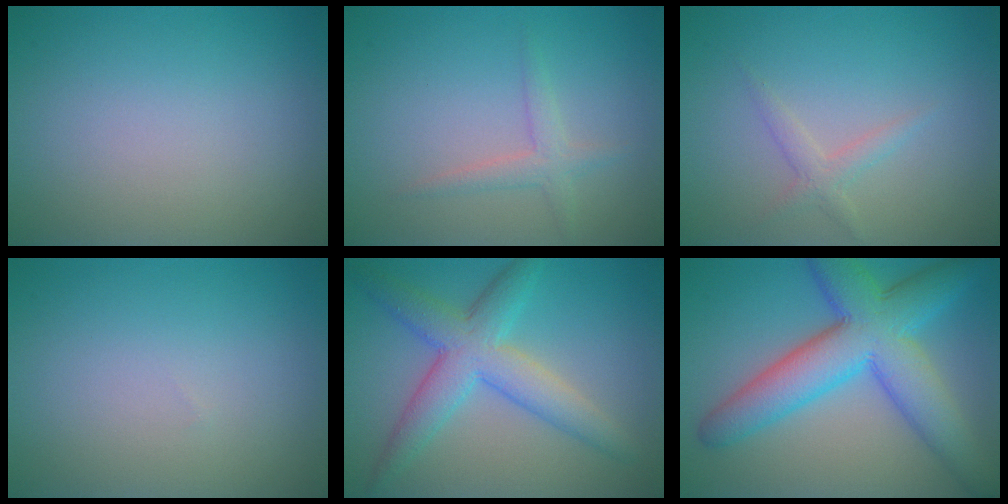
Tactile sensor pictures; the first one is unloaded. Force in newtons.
{"total": 1.8, "press": 1.8, "slide": 0.0}
{"total": 1.5, "press": 1.5, "slide": 0.0}
{"total": 0.0}
{"total": 5.7, "press": 5.7, "slide": 0.1}
{"total": 9.3, "press": 9.3, "slide": 0.1}